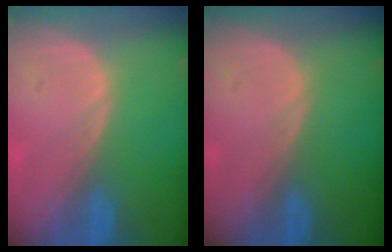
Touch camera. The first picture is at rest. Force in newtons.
{"total": 0.0}